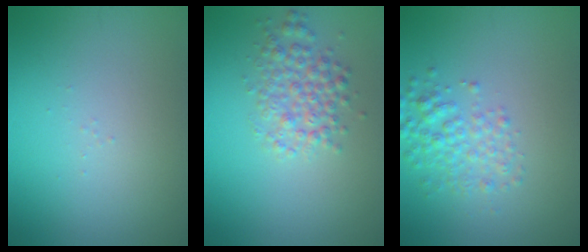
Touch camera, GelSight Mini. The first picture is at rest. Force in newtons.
{"total": 3.1, "press": 3.1, "slide": 0.1}
{"total": 2.9, "press": 2.9, "slide": 0.0}